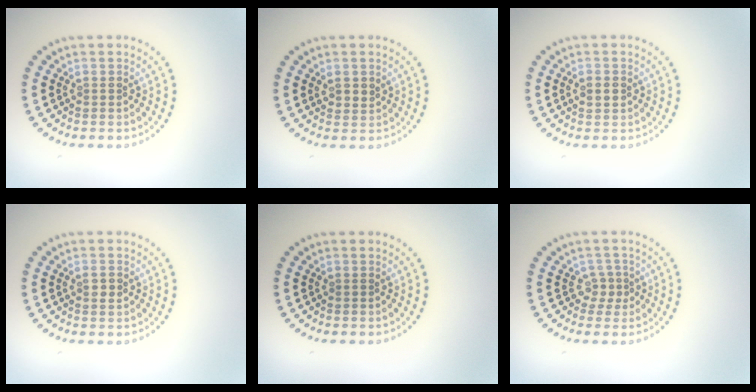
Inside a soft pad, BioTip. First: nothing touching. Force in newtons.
{"total": 1.4, "press": 1.2, "slide": 0.7}
{"total": 1.2, "press": 1.2, "slide": 0.0}
{"total": 1.0, "press": 1.0, "slide": 0.2}
{"total": 0.0}
{"total": 1.6, "press": 1.1, "slide": 1.3}